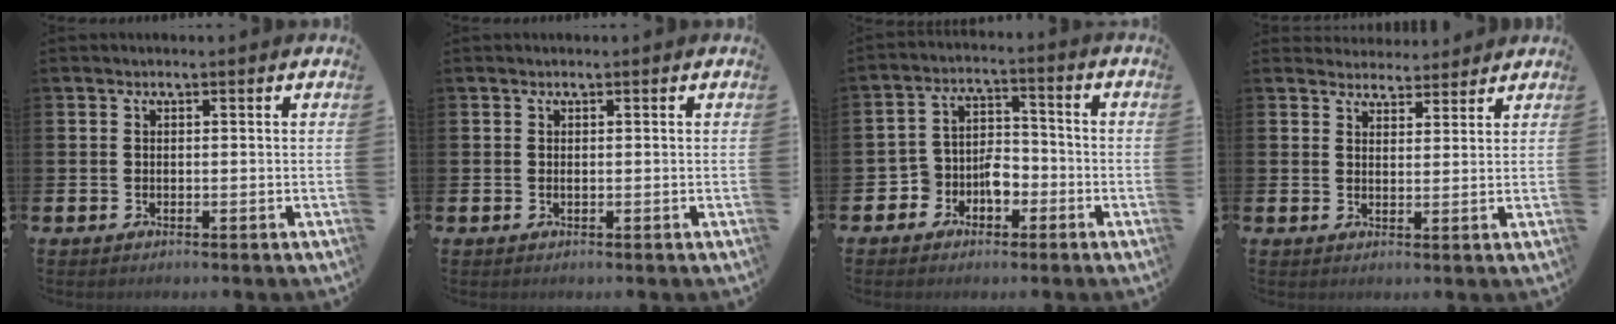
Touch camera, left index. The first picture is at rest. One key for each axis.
{"total": 0.0}
{"total": 4.7, "fx": -2.7, "fy": 3.4, "fz": 1.8, "tx": -0.046, "ty": 0.011, "tz": -0.055}
{"total": 3.8, "fx": 3.7, "fy": 1.1, "fz": -0.3, "tx": -0.005, "ty": -0.016, "tz": 0.069}